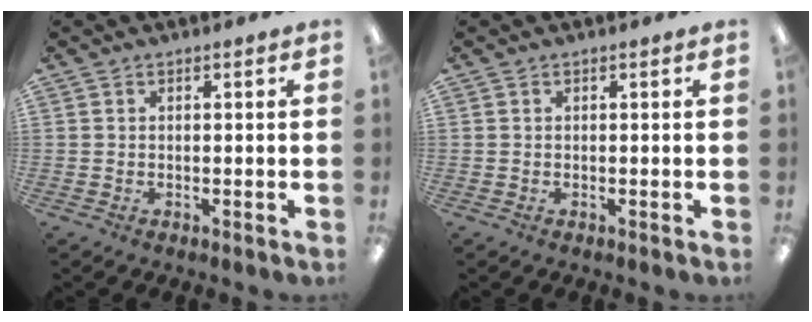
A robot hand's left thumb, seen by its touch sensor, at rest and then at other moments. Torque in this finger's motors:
{"motor_torque": [0.00, 0.00, -0.04, 0.04, 0.00]}